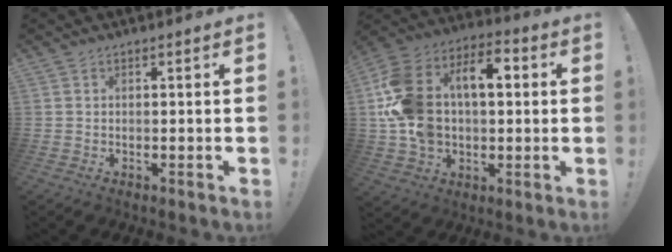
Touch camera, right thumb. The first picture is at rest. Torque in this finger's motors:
{"motor_torque": [2.59, 2.42, 1.57, -0.33, 0.53]}